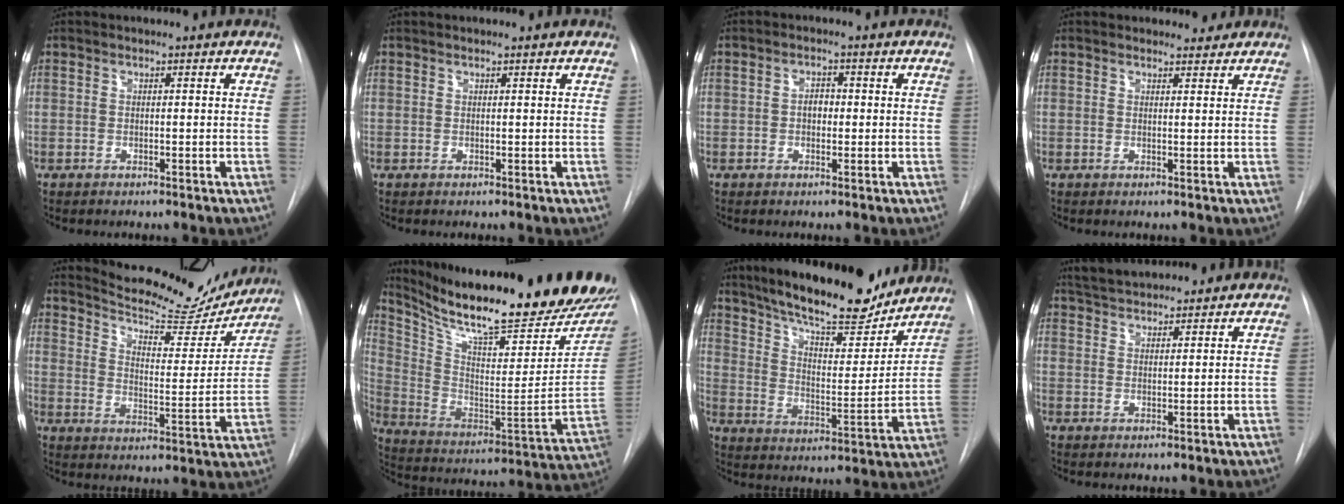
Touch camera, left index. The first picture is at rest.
{"total": 1.1, "force": [1.0, 0.0, 0.4], "torque": [-0.010, 0.014, 0.018]}
{"total": 2.1, "force": [-0.1, 1.5, 1.5], "torque": [-0.023, 0.007, -0.002]}
{"total": 2.8, "force": [2.7, 0.9, 0.2], "torque": [0.000, 0.002, 0.031]}
{"total": 18.5, "force": [17.4, 3.8, 4.9], "torque": [-0.069, -0.039, 0.234]}
{"total": 28.8, "force": [24.8, 2.8, 14.3], "torque": [-0.249, -0.090, 0.356]}
{"total": 20.5, "force": [17.9, 4.2, 9.1], "torque": [-0.149, -0.008, 0.267]}
{"total": 7.5, "force": [7.0, 1.4, 2.3], "torque": [-0.044, 0.032, 0.118]}